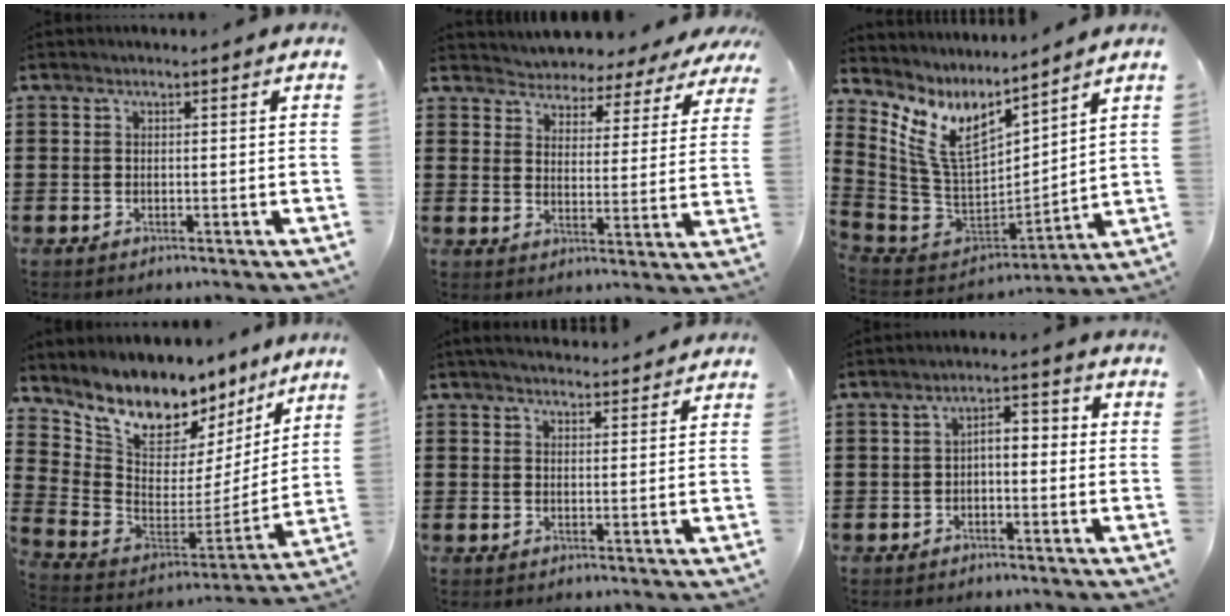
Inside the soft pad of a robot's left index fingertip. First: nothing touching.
{"total": 3.8, "force": [3.6, 0.7, -1.2], "torque": [-0.006, -0.027, 0.057]}
{"total": 9.3, "force": [5.5, 4.2, 6.2], "torque": [-0.166, -0.053, 0.098]}
{"total": 8.4, "force": [7.3, 3.7, 2.0], "torque": [-0.083, -0.066, 0.132]}
{"total": 2.9, "force": [2.8, 0.4, 0.5], "torque": [-0.018, -0.004, 0.054]}
{"total": 2.8, "force": [-1.3, 1.1, 2.3], "torque": [-0.047, 0.011, -0.031]}